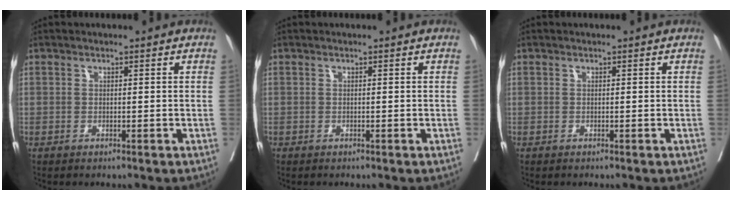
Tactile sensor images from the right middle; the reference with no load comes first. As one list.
[{"total": 0.0}, {"total": 0.0}]